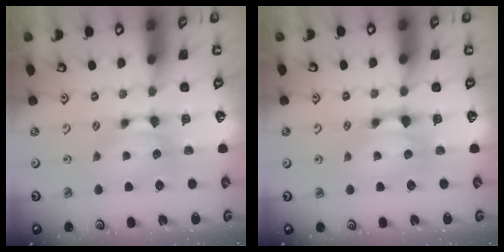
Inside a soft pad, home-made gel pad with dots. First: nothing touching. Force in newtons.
{"total": 1.6, "press": 1.1, "slide": 1.1}